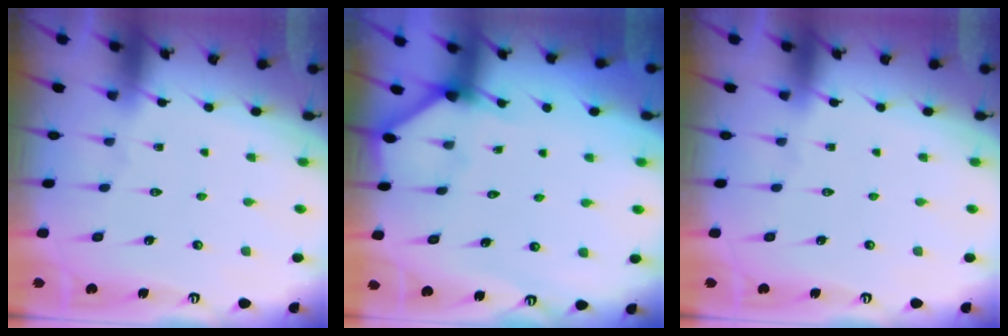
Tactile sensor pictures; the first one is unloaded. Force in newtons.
{"total": 1.8, "press": 1.8, "slide": 0.1}
{"total": 0.0}